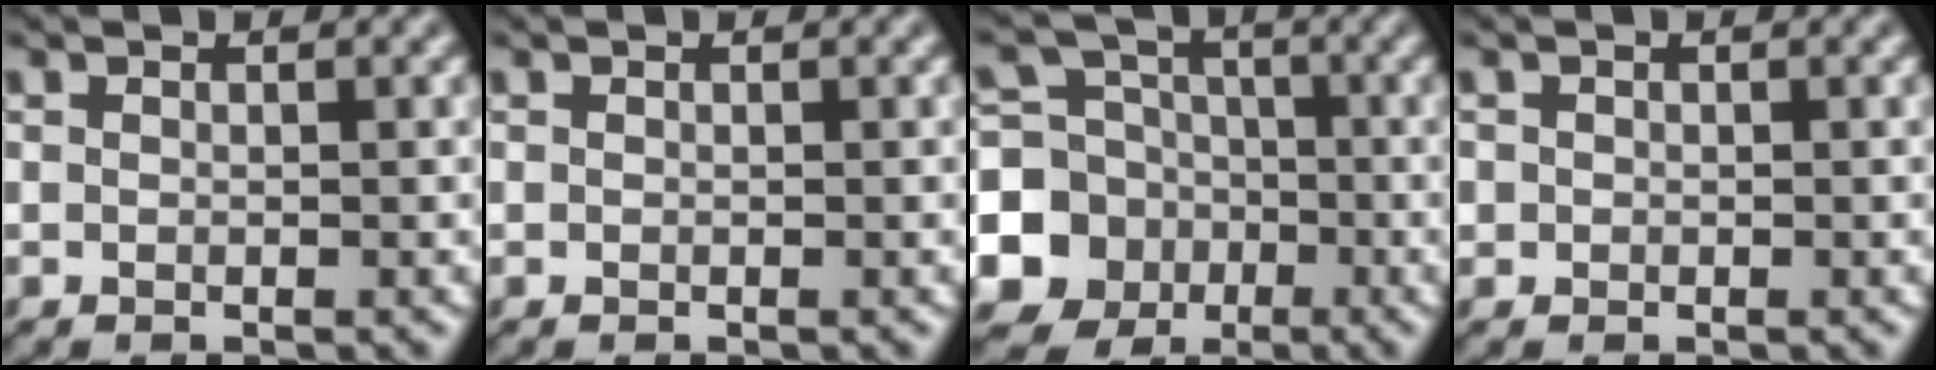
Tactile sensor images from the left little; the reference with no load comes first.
{"total": 0.0}
{"total": 11.6, "force": [-3.8, 10.6, 3.0], "torque": [-0.082, -0.026, -0.086]}
{"total": 0.6, "force": [-0.1, 0.6, 0.1], "torque": [0.003, -0.002, -0.002]}